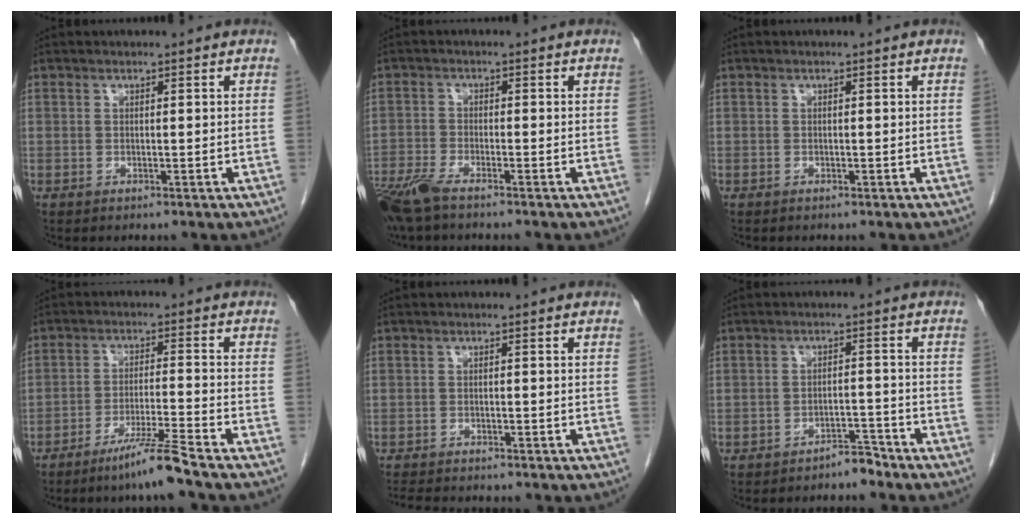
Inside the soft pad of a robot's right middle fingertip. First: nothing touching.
{"total": 6.4, "force": [-5.1, 0.8, 3.8], "torque": [-0.077, -0.017, -0.098]}
{"total": 0.0}
{"total": 6.7, "force": [-5.2, -1.6, 3.9], "torque": [-0.067, -0.025, -0.100]}
{"total": 5.3, "force": [-4.8, 0.8, 2.1], "torque": [-0.033, -0.012, -0.074]}
{"total": 2.8, "force": [-2.7, 0.5, 0.5], "torque": [-0.002, -0.002, -0.040]}